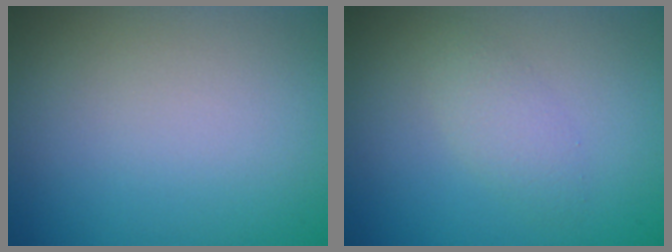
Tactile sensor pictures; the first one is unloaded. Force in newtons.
{"total": 1.7, "press": 1.7, "slide": 0.1}